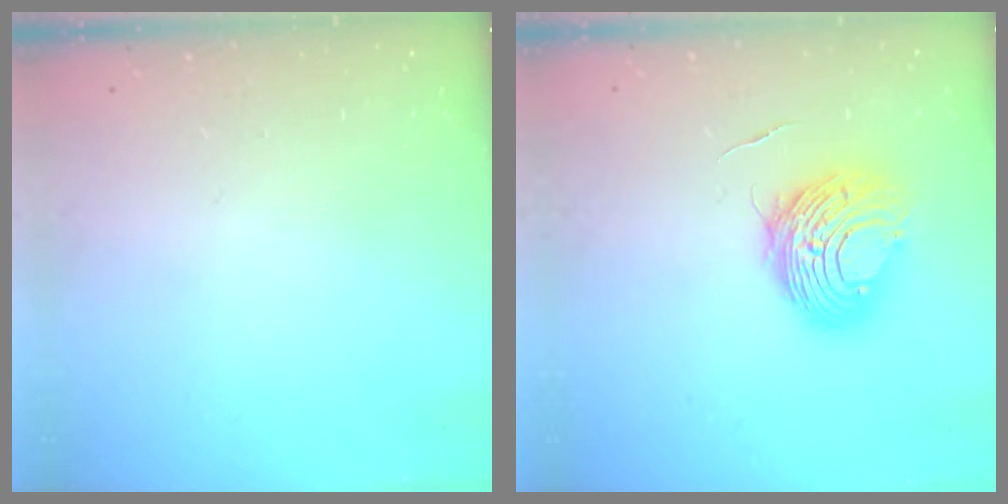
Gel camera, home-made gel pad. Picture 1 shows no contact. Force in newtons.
{"total": 9.5, "press": 9.5, "slide": 1.0}